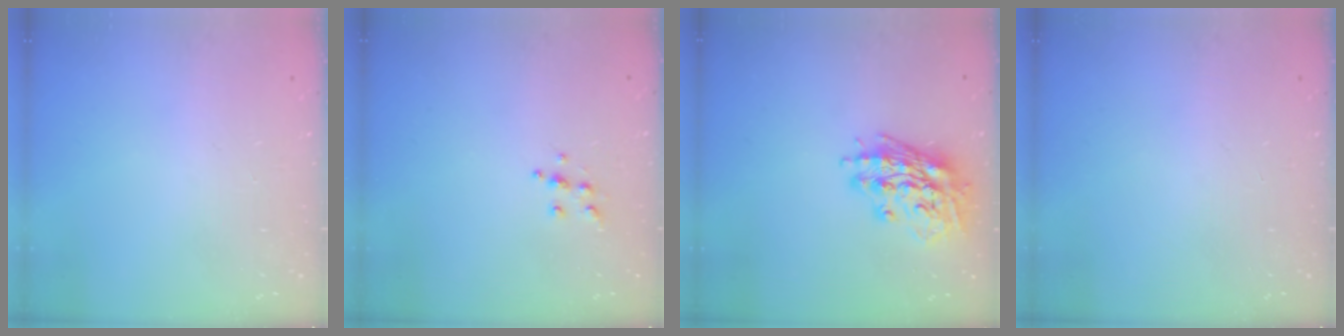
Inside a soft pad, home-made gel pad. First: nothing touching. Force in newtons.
{"total": 5.6, "press": 5.6, "slide": 0.5}
{"total": 16.1, "press": 15.9, "slide": 2.1}
{"total": 0.0}